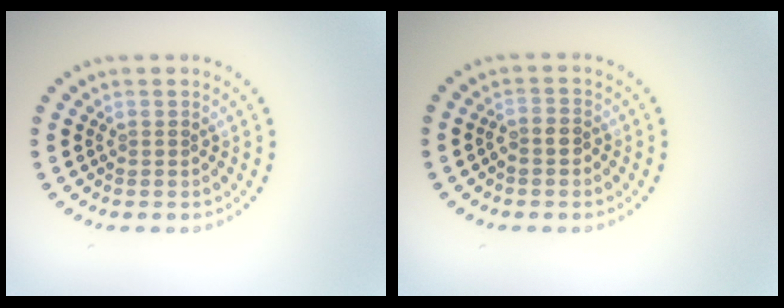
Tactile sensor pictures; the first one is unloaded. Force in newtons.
{"total": 1.2, "press": 0.9, "slide": 0.7}